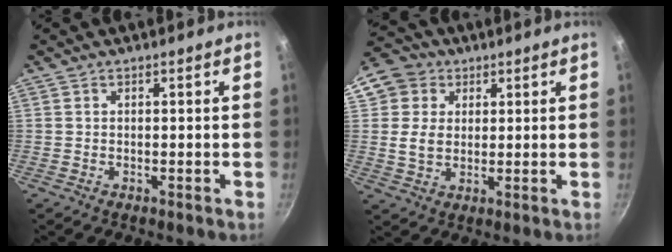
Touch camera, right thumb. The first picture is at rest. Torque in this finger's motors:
{"motor_torque": [-0.93, 1.02, 0.12, -0.10, 0.26]}